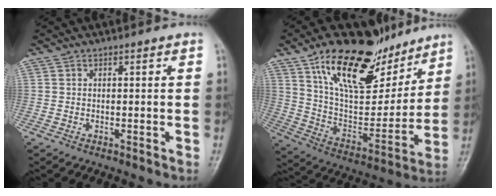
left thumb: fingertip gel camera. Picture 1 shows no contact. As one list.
[{"total": 24.5, "force": [15.4, 11.2, 15.5], "torque": [-0.208, -0.056, 0.270]}]